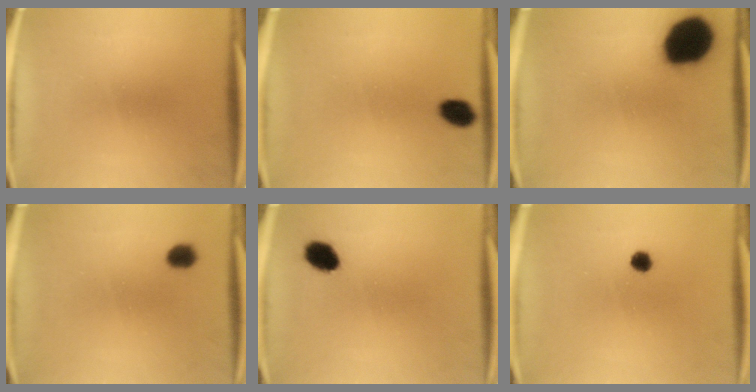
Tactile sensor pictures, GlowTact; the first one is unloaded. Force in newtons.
{"total": 2.3}
{"total": 18.9}
{"total": 2.7}
{"total": 5.5}
{"total": 1.8}